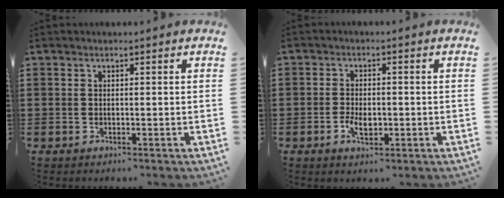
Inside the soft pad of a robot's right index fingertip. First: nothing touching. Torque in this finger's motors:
{"motor_torque": [1.18, 0.96, 0.13, 0.07]}